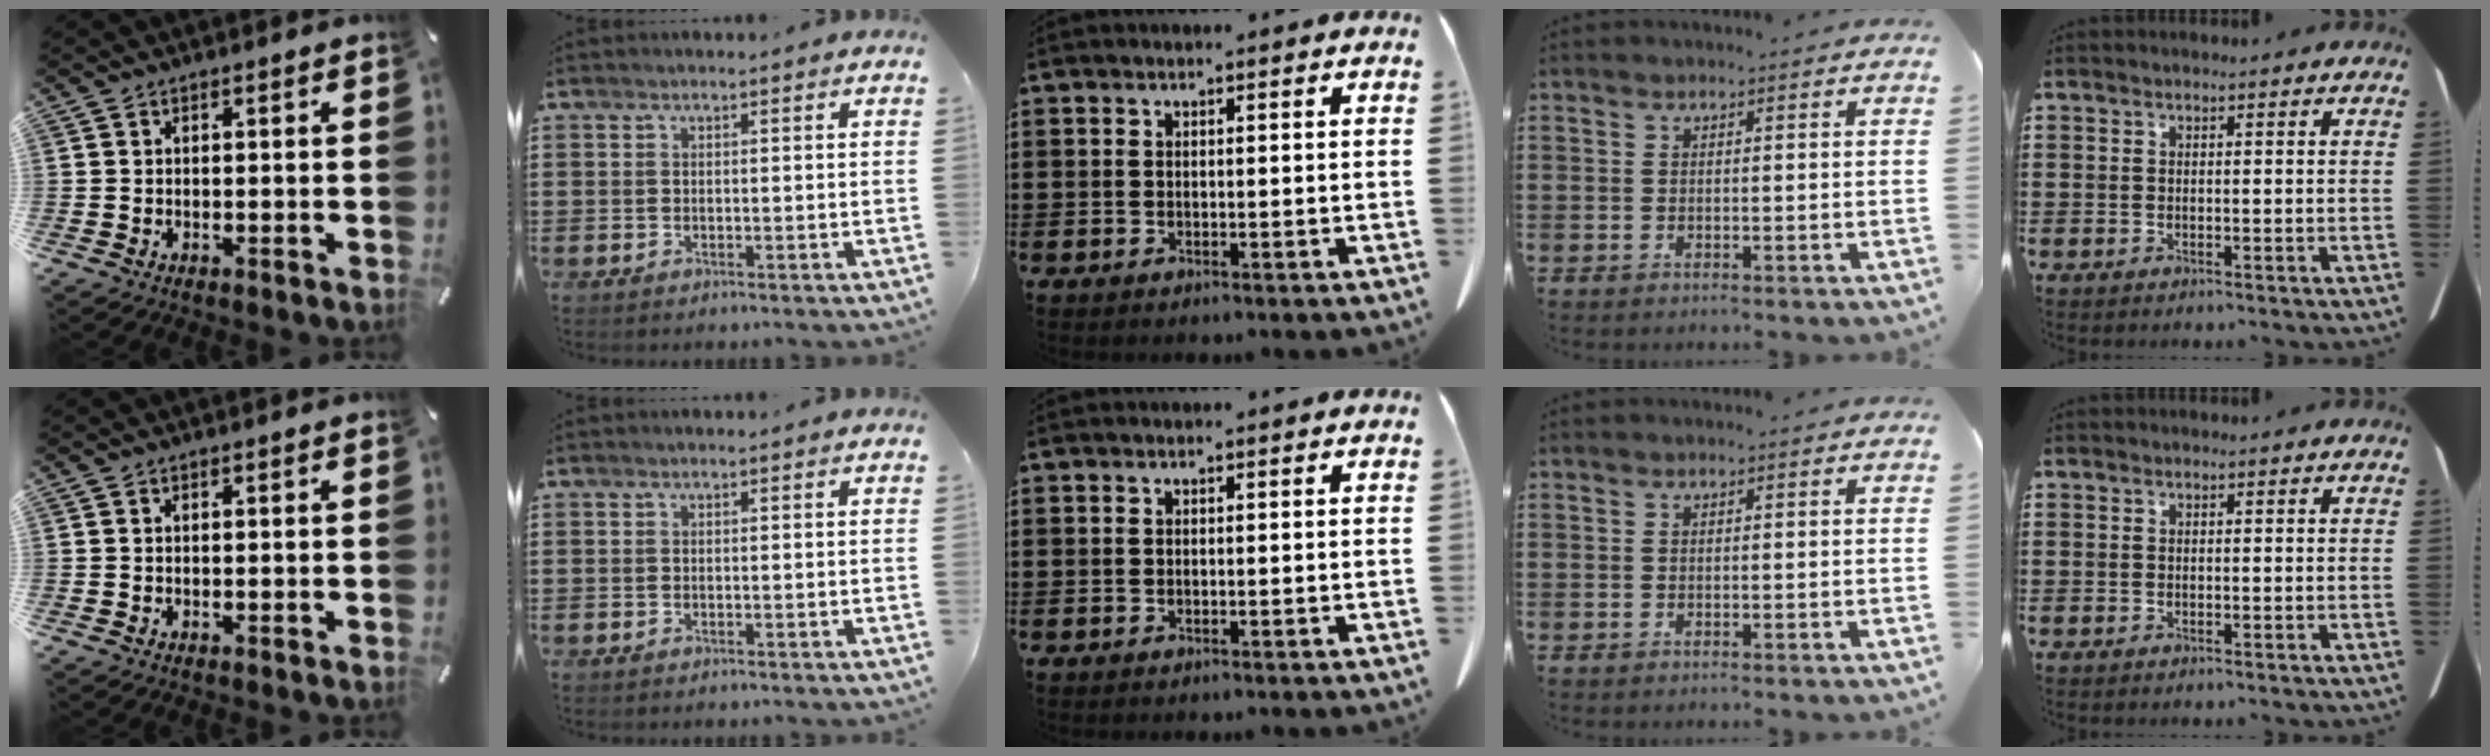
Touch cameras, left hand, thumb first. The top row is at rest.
{}